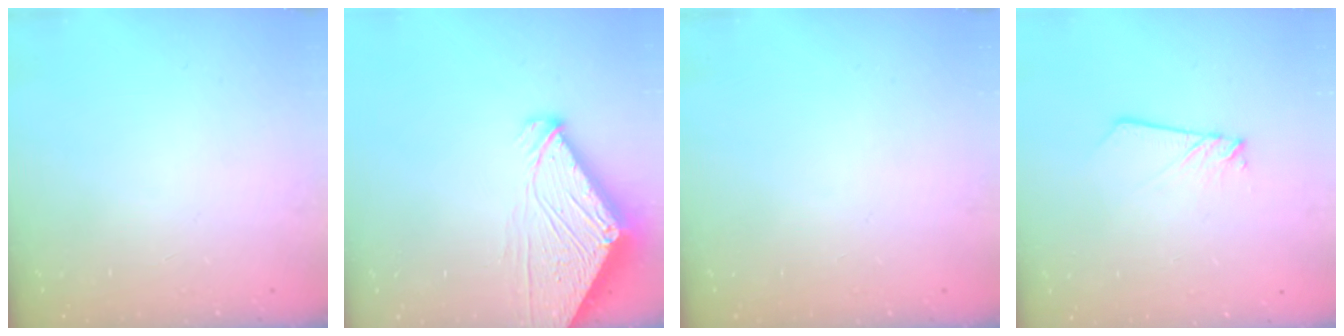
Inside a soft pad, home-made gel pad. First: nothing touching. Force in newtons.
{"total": 7.8, "press": 7.8, "slide": 0.9}
{"total": 0.0}
{"total": 2.8, "press": 2.8, "slide": 0.3}